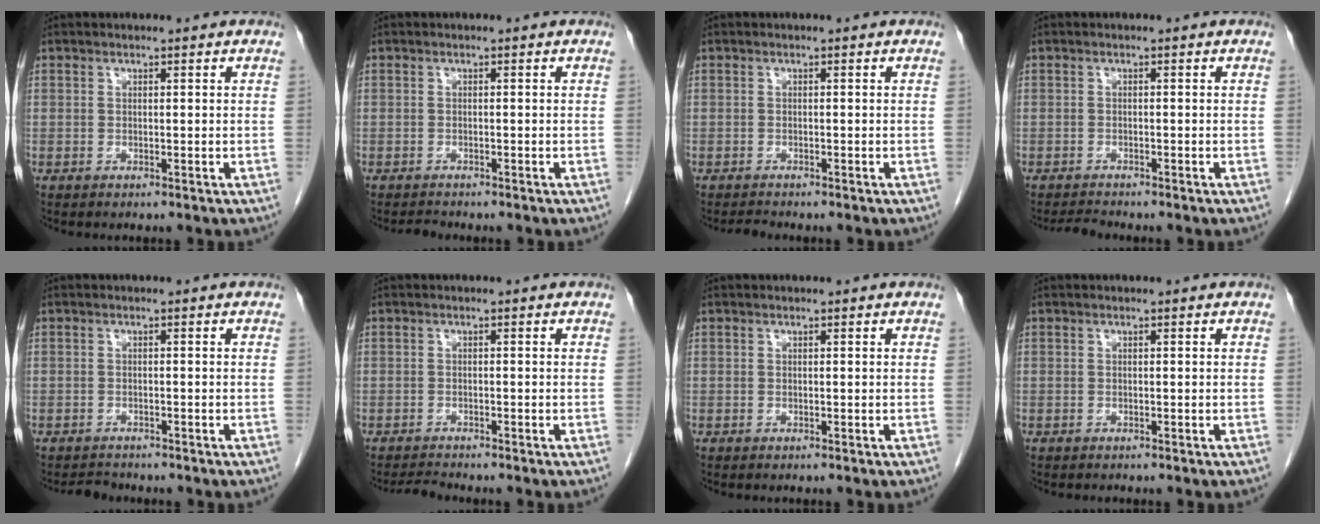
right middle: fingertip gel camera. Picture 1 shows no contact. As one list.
[{"total": 1.2, "force": [-1.2, 0.0, 0.0], "torque": [-0.002, -0.008, -0.018]}, {"total": 0.9, "force": [-0.9, 0.0, 0.1], "torque": [-0.006, -0.006, -0.013]}, {"total": 1.5, "force": [-1.5, -0.1, 0.1], "torque": [-0.006, -0.009, -0.024]}, {"total": 1.8, "force": [-1.7, 0.5, 0.0], "torque": [-0.002, -0.006, -0.025]}, {"total": 1.6, "force": [-1.5, -0.3, 0.1], "torque": [-0.007, -0.011, -0.026]}, {"total": 0.0}, {"total": 0.0}]